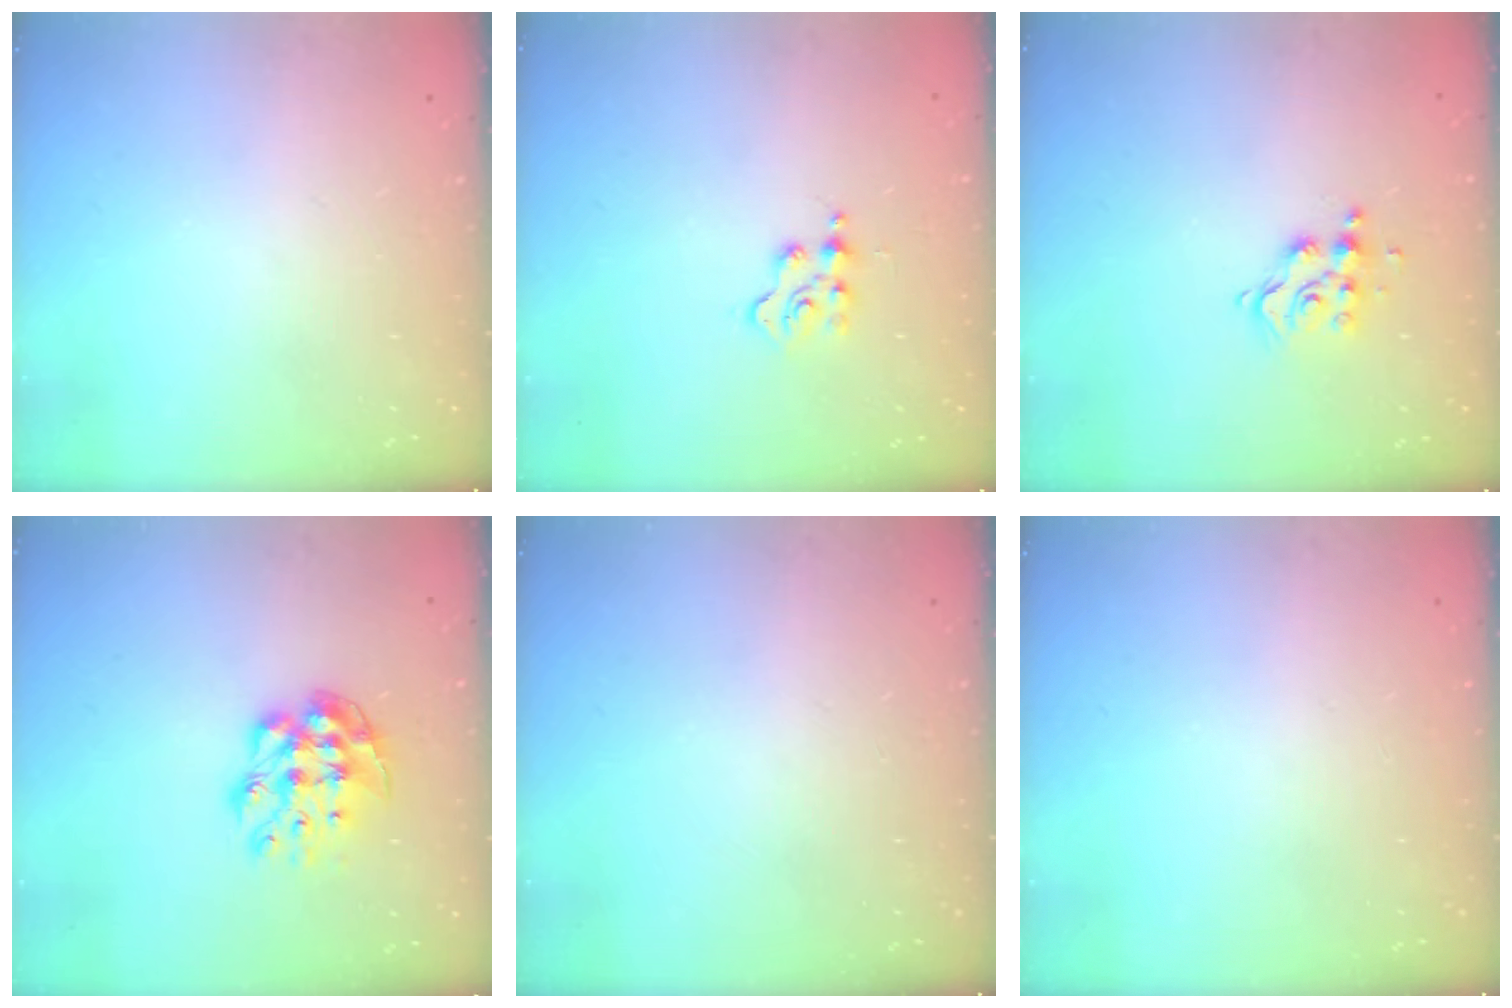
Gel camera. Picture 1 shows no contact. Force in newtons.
{"total": 2.7, "press": 2.7, "slide": 0.3}
{"total": 9.8, "press": 9.8, "slide": 0.8}
{"total": 9.6, "press": 9.6, "slide": 0.7}
{"total": 0.0}
{"total": 0.0}